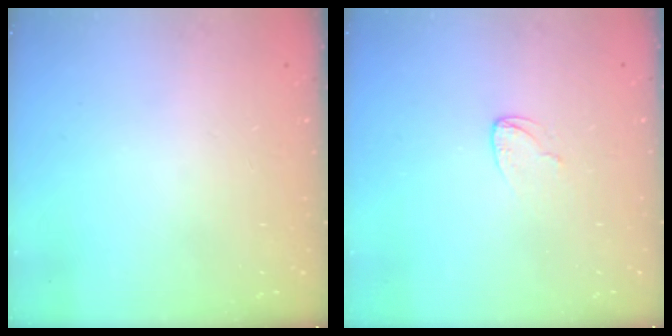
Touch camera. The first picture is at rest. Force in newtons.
{"total": 3.8, "press": 3.8, "slide": 0.3}